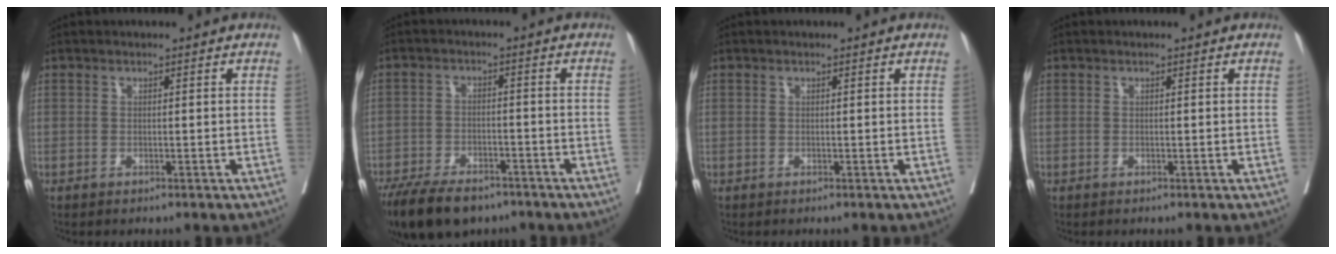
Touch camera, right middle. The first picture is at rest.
{"total": 12.2, "force": [-9.1, 5.2, 6.3], "torque": [-0.114, -0.014, -0.144]}
{"total": 0.0}
{"total": 0.0}